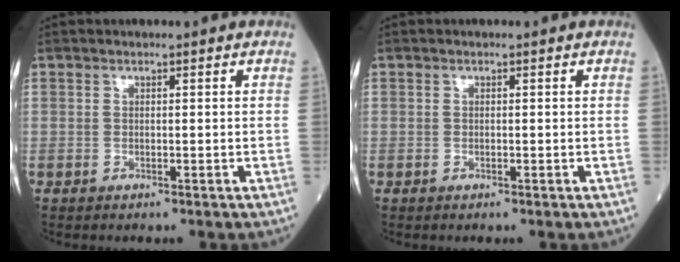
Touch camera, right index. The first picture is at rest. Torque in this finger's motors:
{"motor_torque": [-0.02, -0.04, -0.04, 0.00]}